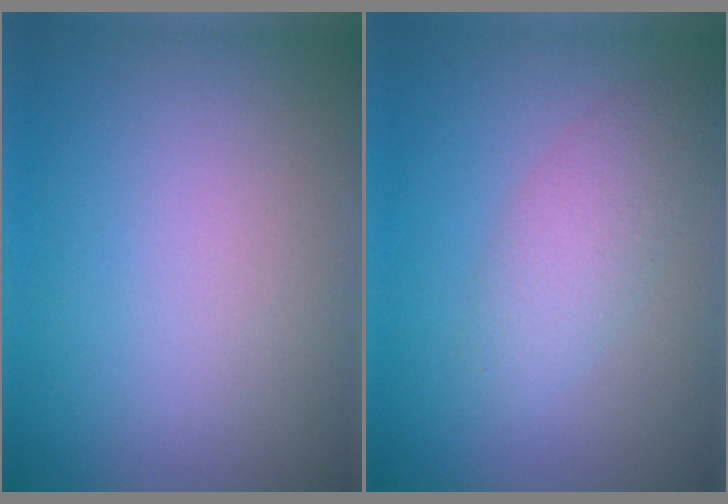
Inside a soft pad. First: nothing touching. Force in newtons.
{"total": 2.8, "press": 2.8, "slide": 0.0}